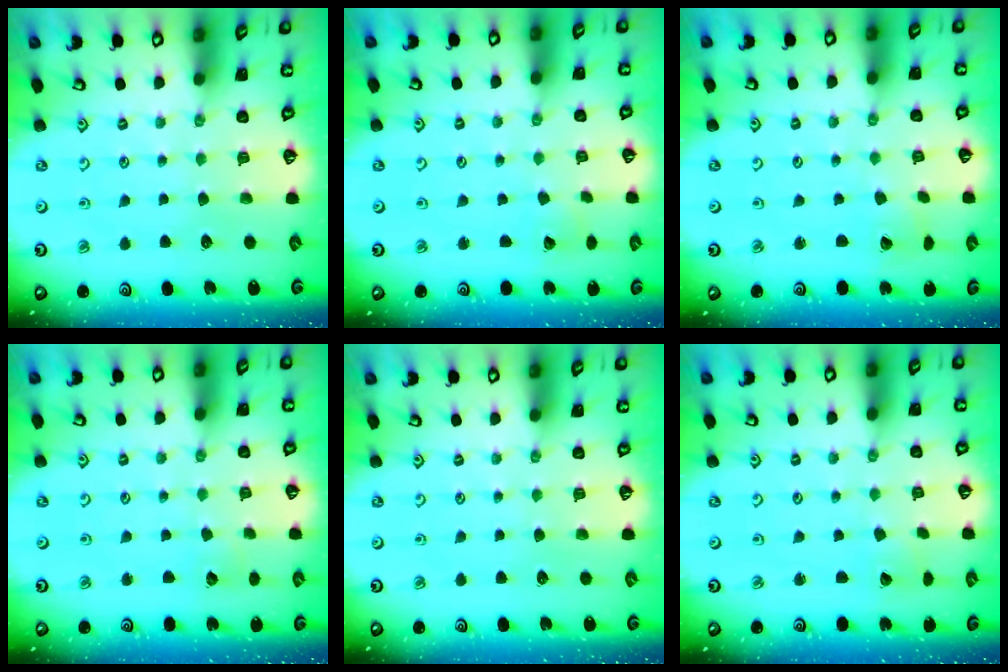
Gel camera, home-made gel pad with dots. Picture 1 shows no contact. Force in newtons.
{"total": 2.8, "press": 2.8, "slide": 0.0}
{"total": 1.8, "press": 1.8, "slide": 0.2}
{"total": 4.0, "press": 4.0, "slide": 0.3}
{"total": 0.0}
{"total": 2.6, "press": 2.6, "slide": 0.2}